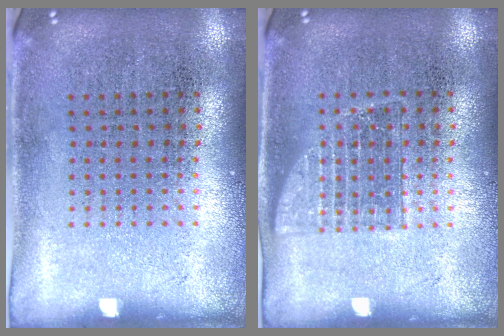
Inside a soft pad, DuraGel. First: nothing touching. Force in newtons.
{"total": 1.0, "press": 0.9, "slide": 0.4}